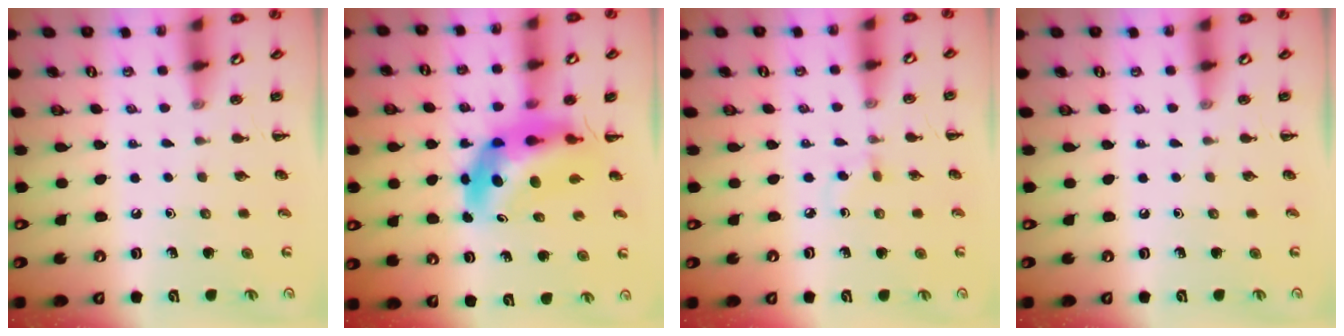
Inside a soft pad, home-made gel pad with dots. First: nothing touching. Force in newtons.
{"total": 11.0, "press": 10.4, "slide": 3.5}
{"total": 2.0, "press": 1.7, "slide": 1.0}
{"total": 0.0}